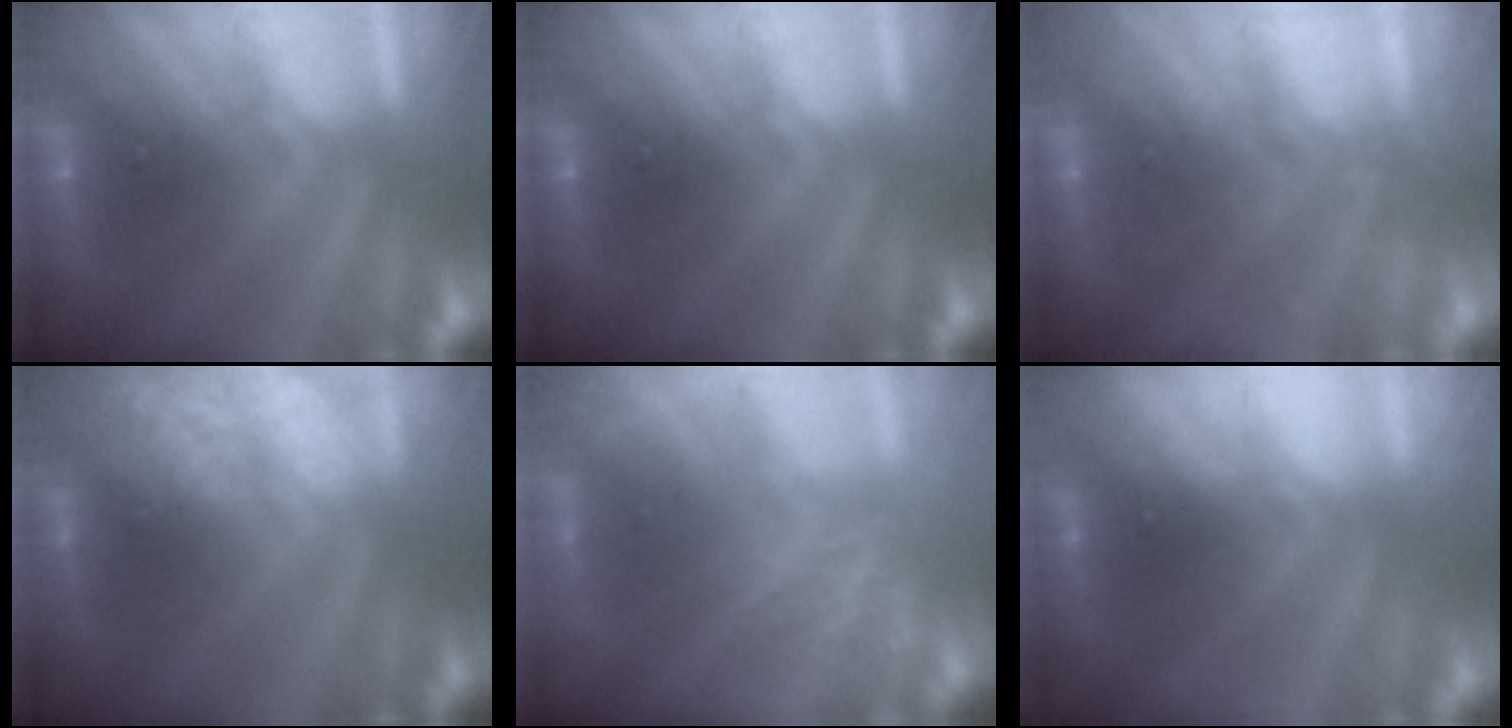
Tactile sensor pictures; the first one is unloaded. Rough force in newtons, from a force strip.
{"total": 0.0}
{"total": 1.9}
{"total": 2.1}
{"total": 2.4}
{"total": 2.2}